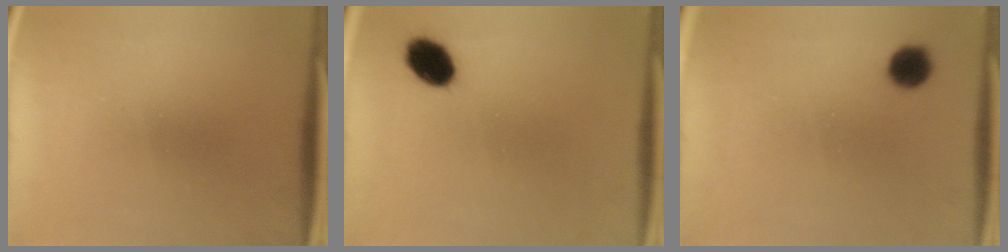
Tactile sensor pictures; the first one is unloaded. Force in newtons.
{"total": 6.2}
{"total": 4.4}